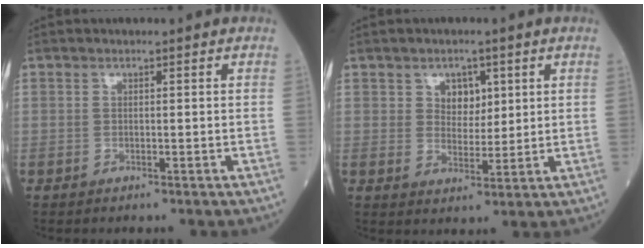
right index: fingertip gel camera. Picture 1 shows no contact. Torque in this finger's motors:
{"motor_torque": [0.08, 0.05, -0.01, 0.03]}